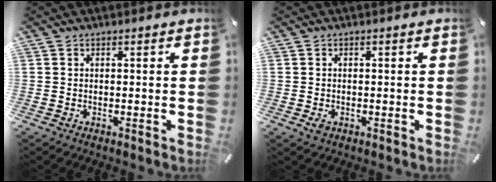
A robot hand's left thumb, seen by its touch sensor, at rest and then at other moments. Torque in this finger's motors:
{"motor_torque": [0.46, 0.46, 0.08, -0.06, -0.02]}